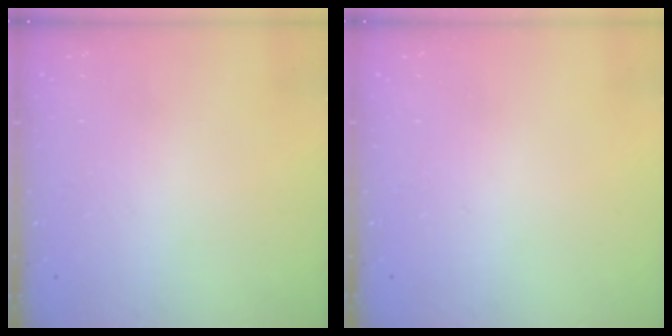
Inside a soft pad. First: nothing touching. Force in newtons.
{"total": 0.0}